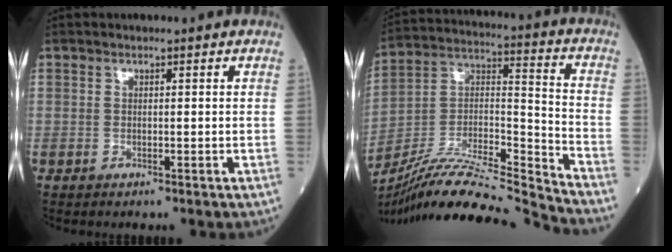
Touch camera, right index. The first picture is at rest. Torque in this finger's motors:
{"motor_torque": [-0.55, -0.72, 0.10, 0.00]}